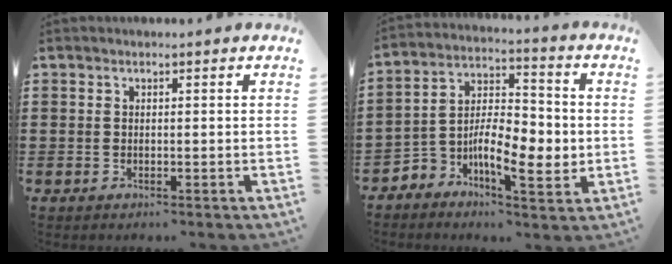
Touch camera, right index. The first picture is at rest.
{"total": 8.2, "force": [-2.3, 4.4, 6.5], "torque": [-0.133, 0.000, -0.044]}